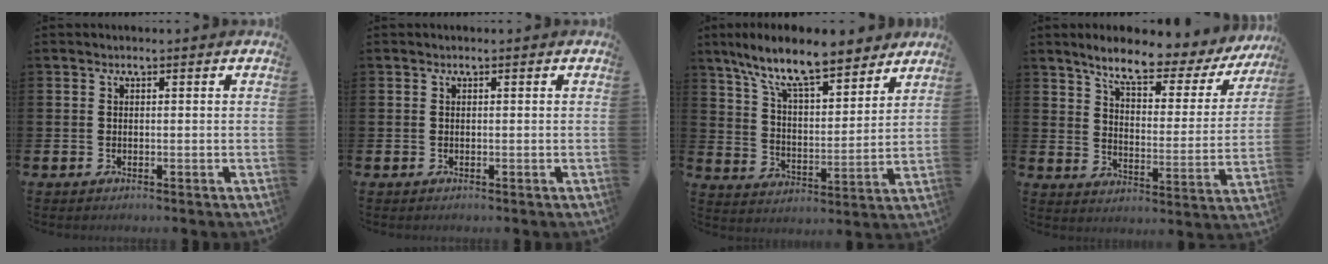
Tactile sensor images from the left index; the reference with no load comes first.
{"total": 0.0}
{"total": 11.4, "force": [9.8, 2.6, 5.1], "torque": [-0.125, -0.055, 0.171]}
{"total": 8.0, "force": [6.9, 1.6, 3.7], "torque": [-0.098, -0.039, 0.114]}